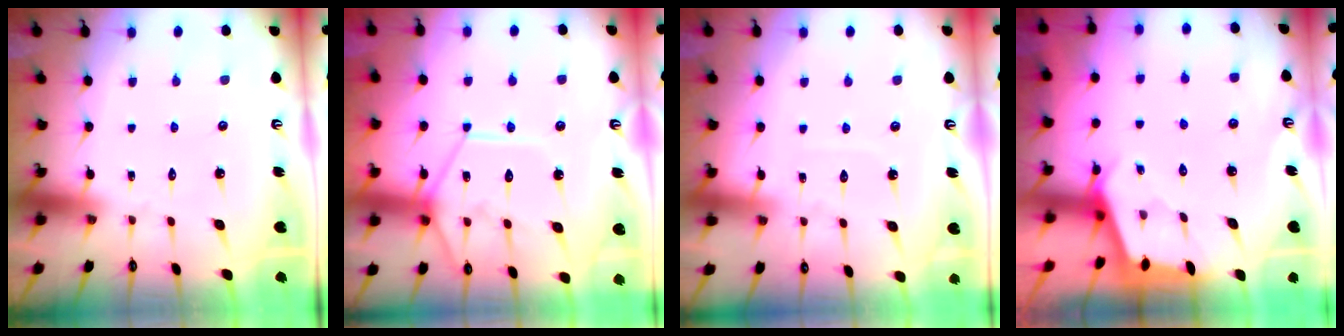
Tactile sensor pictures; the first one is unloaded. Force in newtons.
{"total": 13.6, "press": 13.5, "slide": 1.7}
{"total": 4.6, "press": 4.6, "slide": 0.6}
{"total": 2.4, "press": 2.4, "slide": 0.3}